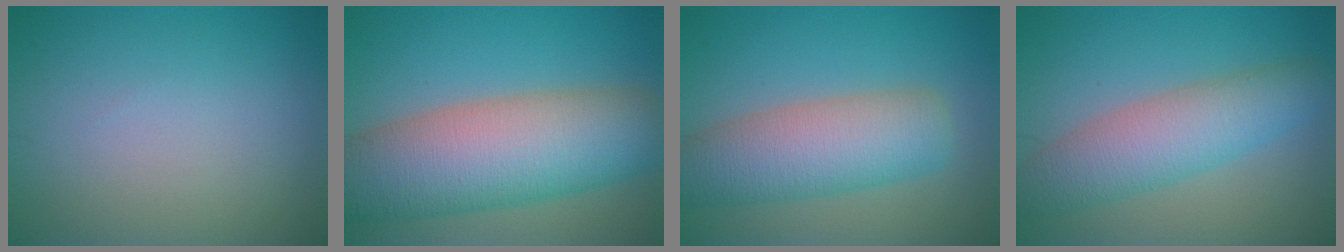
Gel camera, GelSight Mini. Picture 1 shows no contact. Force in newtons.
{"total": 11.9, "press": 11.9, "slide": 0.8}
{"total": 7.3, "press": 7.3, "slide": 0.6}
{"total": 6.0, "press": 6.0, "slide": 0.1}